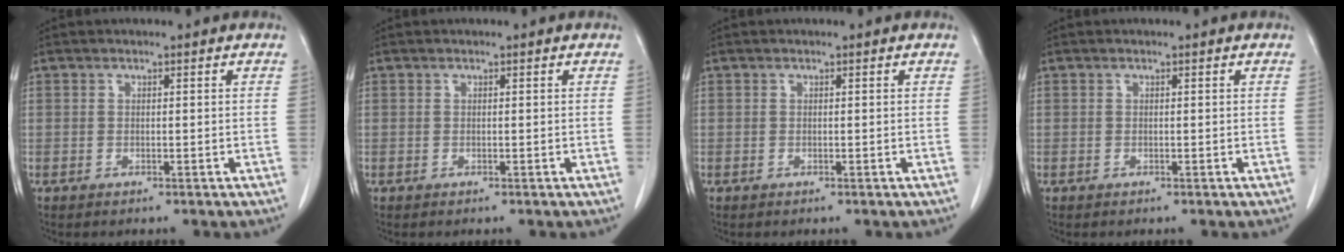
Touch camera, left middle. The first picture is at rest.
{"total": 0.0}
{"total": 0.0}
{"total": 0.0}